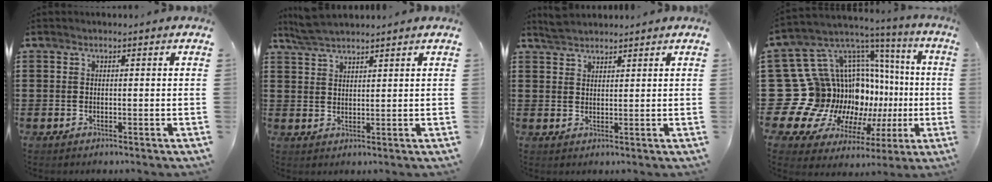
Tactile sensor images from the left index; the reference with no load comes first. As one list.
[{"total": 3.7, "force": [3.5, 0.5, 1.2], "torque": [-0.033, -0.003, 0.067]}, {"total": 3.2, "force": [3.2, 0.4, 0.3], "torque": [-0.013, -0.003, 0.062]}, {"total": 18.4, "force": [-1.2, 16.2, 8.6], "torque": [-0.190, -0.066, 0.049]}]